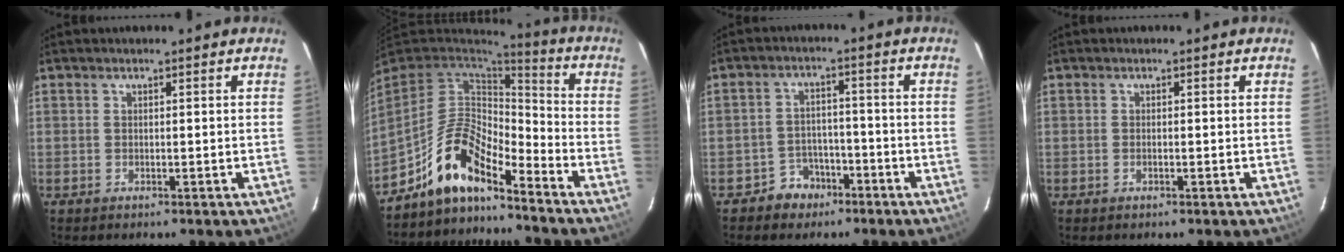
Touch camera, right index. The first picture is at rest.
{"total": 12.4, "force": [-9.6, 4.1, 6.7], "torque": [-0.140, 0.011, -0.188]}
{"total": 5.5, "force": [-3.8, 3.9, 0.6], "torque": [-0.021, 0.019, -0.054]}
{"total": 0.7, "force": [-0.2, 0.2, 0.6], "torque": [-0.012, 0.001, -0.004]}